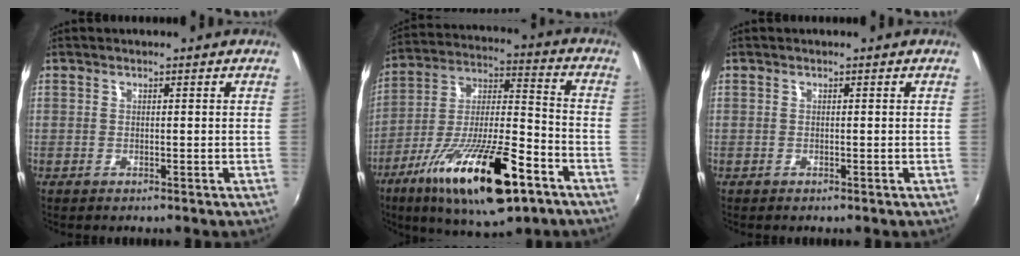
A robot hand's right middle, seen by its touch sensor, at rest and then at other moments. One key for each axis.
{"total": 23.3, "fx": -12.4, "fy": 6.5, "fz": 18.6, "tx": -0.327, "ty": -0.033, "tz": -0.207}
{"total": 0.0}